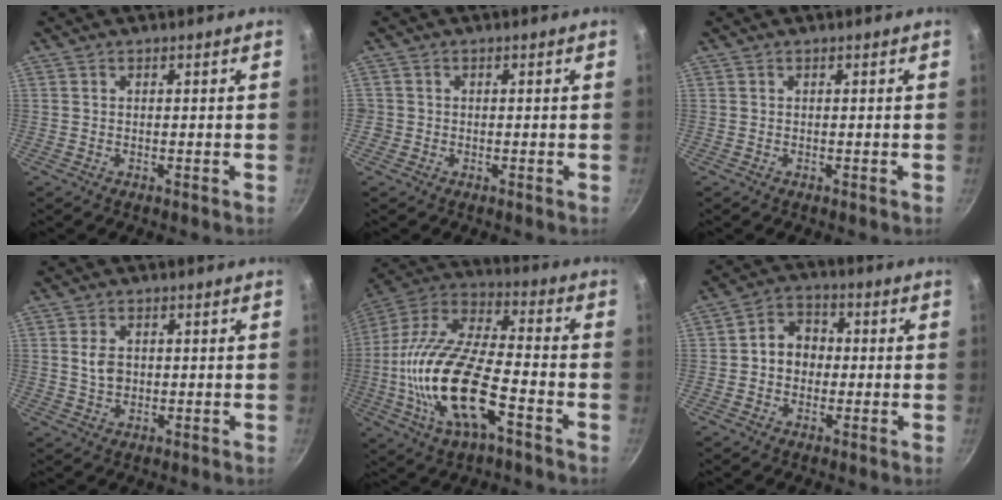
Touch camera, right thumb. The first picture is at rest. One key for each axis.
{"total": 1.4, "fx": -0.4, "fy": 1.3, "fz": 0.2, "tx": 0.000, "ty": 0.004, "tz": -0.007}
{"total": 0.0}
{"total": 4.0, "fx": 0.5, "fy": 2.9, "fz": 2.7, "tx": -0.041, "ty": -0.001, "tz": 0.010}
{"total": 22.4, "fx": -6.6, "fy": 9.1, "fz": 19.4, "tx": -0.372, "ty": 0.030, "tz": -0.139}
{"total": 7.1, "fx": -0.2, "fy": 5.9, "fz": 4.0, "tx": -0.030, "ty": 0.017, "tz": -0.015}